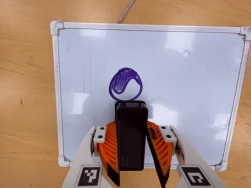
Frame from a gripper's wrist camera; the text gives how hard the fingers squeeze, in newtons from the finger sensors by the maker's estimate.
{"total": 4.3, "left": 3.5, "right": 5.1}